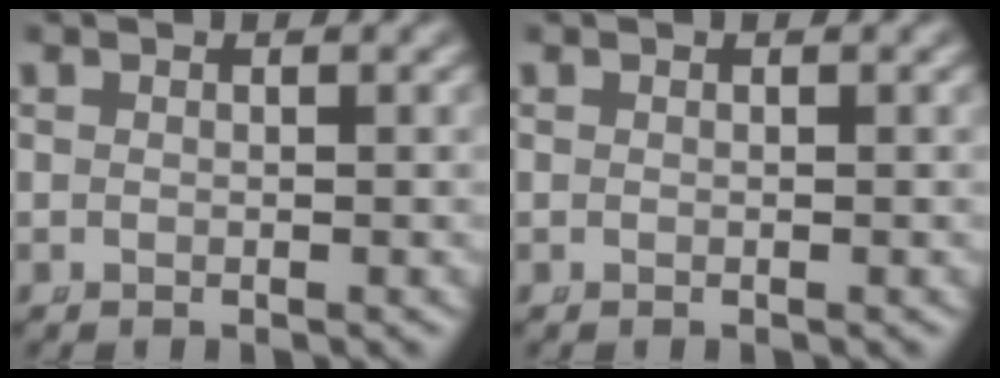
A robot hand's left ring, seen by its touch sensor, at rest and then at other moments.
{"total": 0.0}